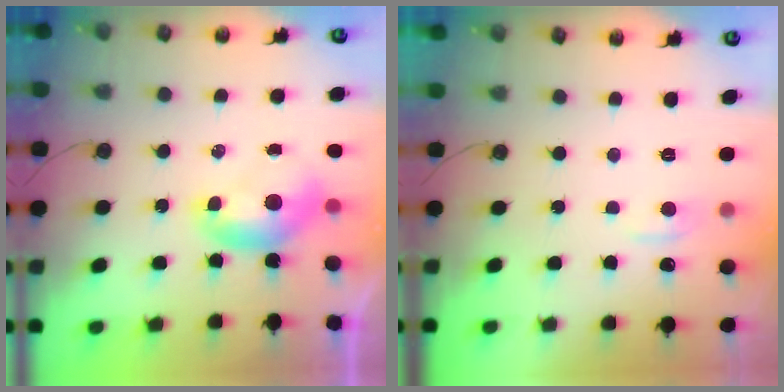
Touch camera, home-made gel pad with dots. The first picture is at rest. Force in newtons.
{"total": 1.7, "press": 1.6, "slide": 0.5}